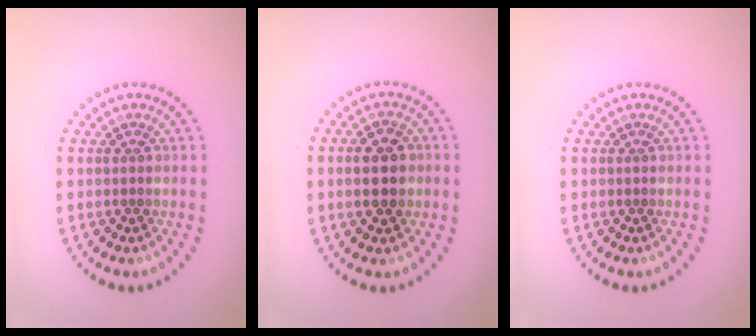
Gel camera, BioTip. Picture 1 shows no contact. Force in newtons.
{"total": 4.5, "press": 4.5, "slide": 0.2}
{"total": 0.0}